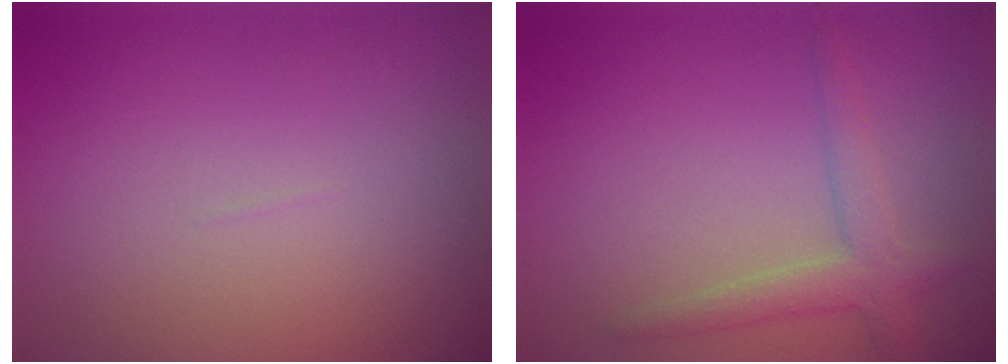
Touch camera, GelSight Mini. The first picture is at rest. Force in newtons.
{"total": 2.8, "press": 2.8, "slide": 0.1}